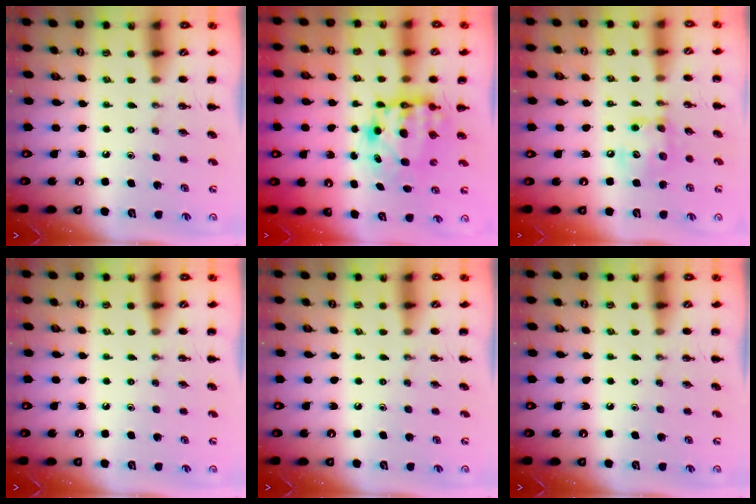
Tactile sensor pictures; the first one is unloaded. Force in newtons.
{"total": 7.5, "press": 7.2, "slide": 2.1}
{"total": 10.7, "press": 10.7, "slide": 0.6}
{"total": 0.0}
{"total": 0.0}
{"total": 0.0}